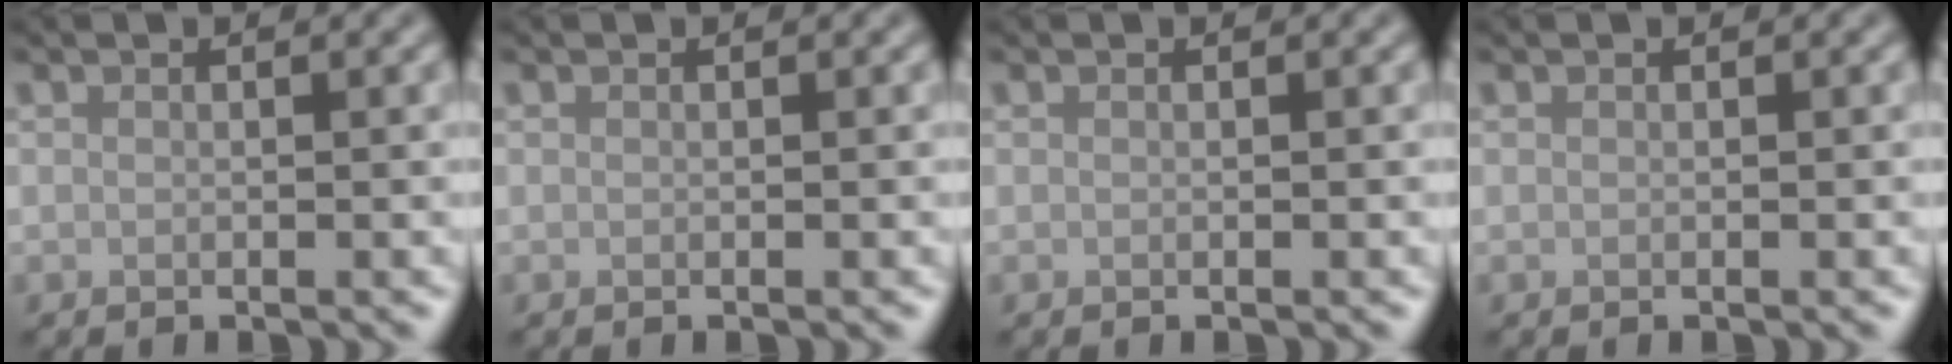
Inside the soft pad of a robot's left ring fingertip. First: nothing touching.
{"total": 0.0}
{"total": 0.0}
{"total": 0.0}